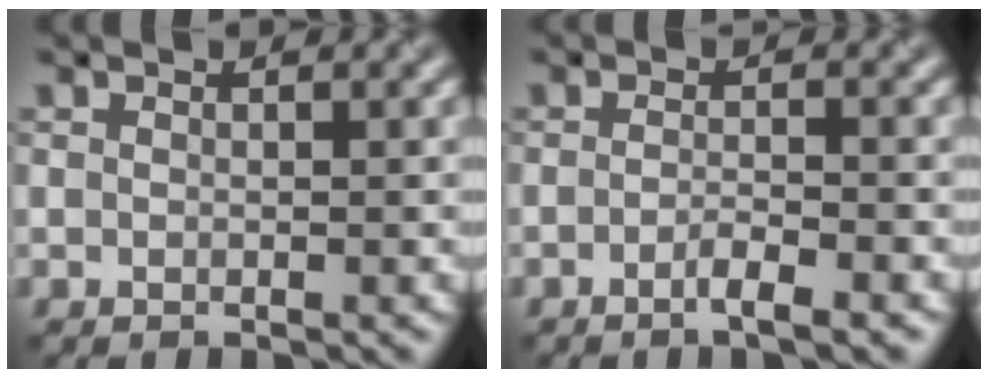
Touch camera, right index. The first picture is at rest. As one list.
[{"total": 2.2, "force": [-1.1, 0.4, 1.8], "torque": [-0.026, 0.004, -0.025]}]